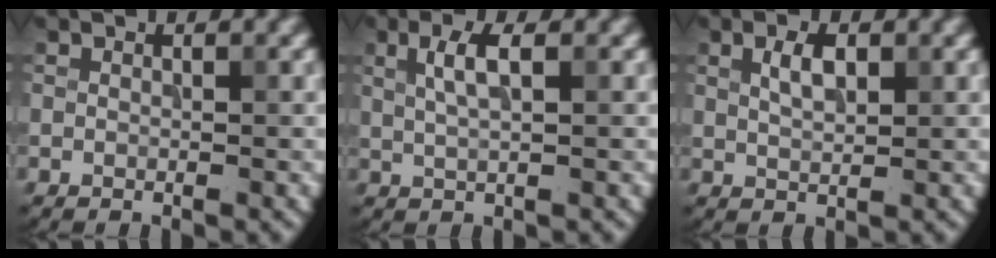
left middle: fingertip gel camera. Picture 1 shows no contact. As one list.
[{"total": 2.7, "force": [0.9, 0.7, 2.4], "torque": [-0.046, 0.003, 0.019]}, {"total": 2.3, "force": [0.9, 1.0, 1.9], "torque": [-0.039, 0.003, 0.019]}]